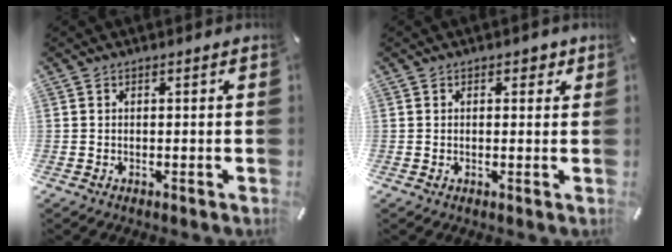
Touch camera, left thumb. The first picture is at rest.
{"total": 1.7, "force": [0.7, 1.2, 1.0], "torque": [0.003, -0.003, 0.005]}